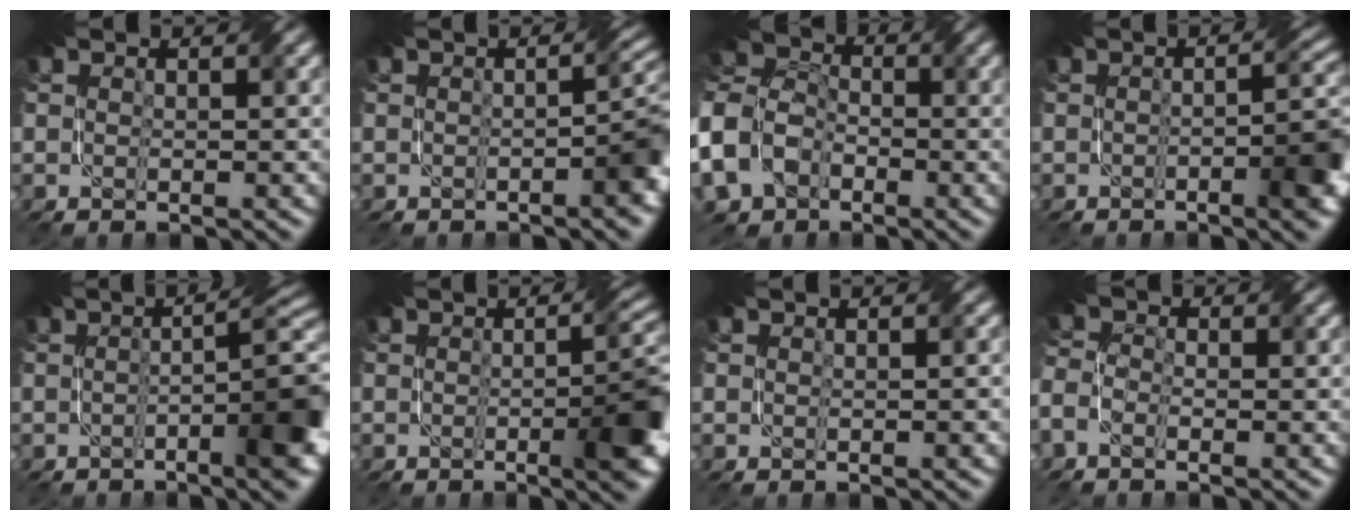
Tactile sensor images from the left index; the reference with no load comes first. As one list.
[{"total": 5.0, "force": [-1.0, 1.5, 4.7], "torque": [-0.037, 0.002, -0.012]}, {"total": 10.2, "force": [-4.4, 7.3, 5.6], "torque": [-0.135, -0.015, -0.091]}, {"total": 7.2, "force": [-1.6, 1.8, 6.8], "torque": [-0.077, -0.005, -0.023]}, {"total": 10.1, "force": [-1.6, 2.3, 9.7], "torque": [-0.106, 0.005, -0.023]}, {"total": 8.8, "force": [-1.1, 2.4, 8.4], "torque": [-0.085, -0.004, -0.013]}, {"total": 1.7, "force": [-0.2, 0.6, 1.6], "torque": [-0.013, -0.003, -0.007]}, {"total": 3.2, "force": [-1.8, 1.6, 2.0], "torque": [-0.046, -0.001, -0.039]}]